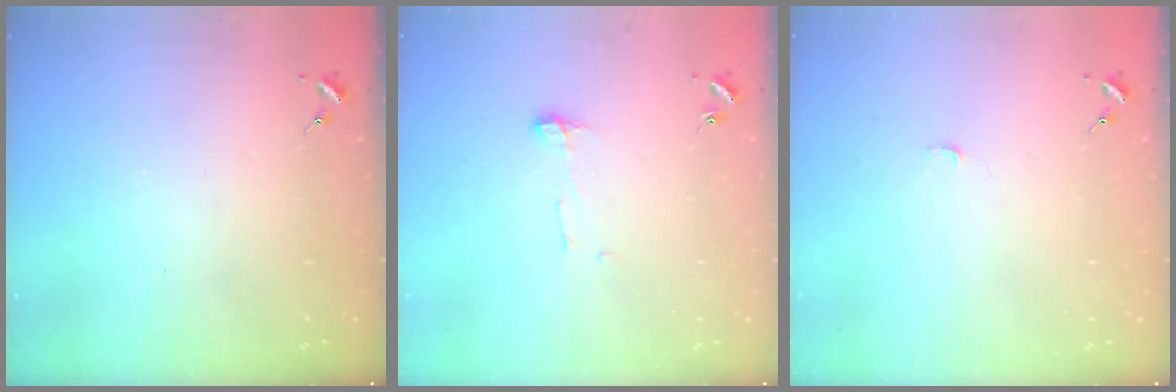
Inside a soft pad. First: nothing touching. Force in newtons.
{"total": 4.5, "press": 4.5, "slide": 0.5}
{"total": 2.7, "press": 2.7, "slide": 0.3}